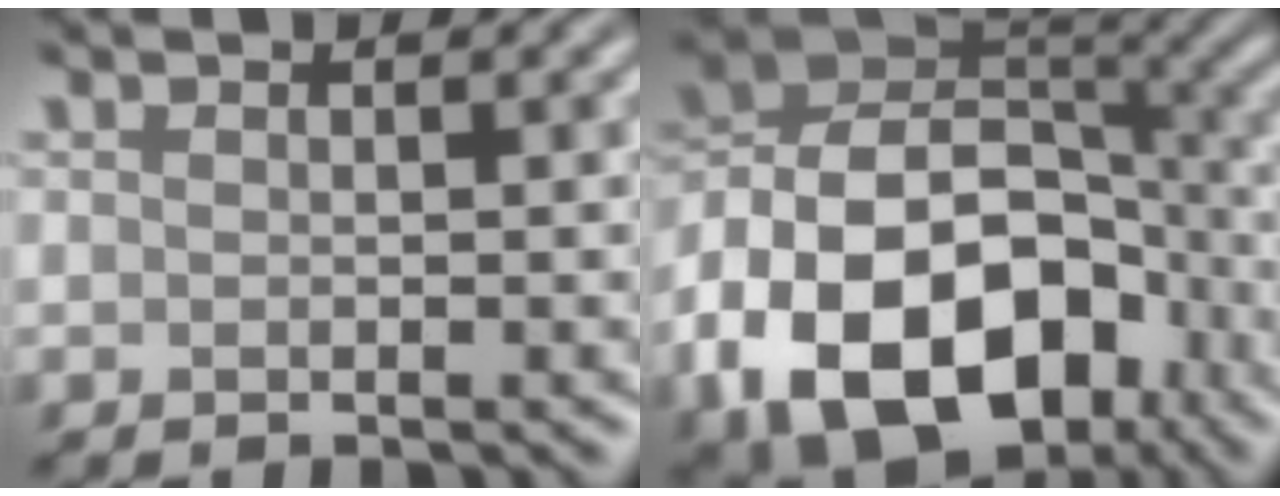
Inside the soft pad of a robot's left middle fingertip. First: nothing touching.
{"total": 15.9, "force": [-6.9, 10.6, 9.6], "torque": [-0.178, -0.005, -0.122]}